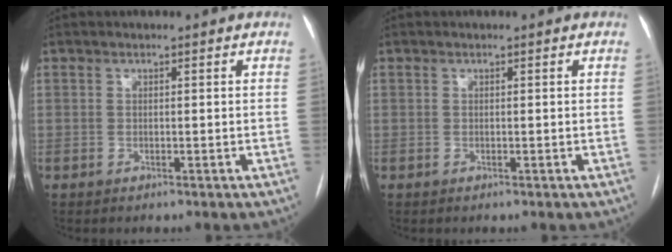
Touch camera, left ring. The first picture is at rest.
{"total": 0.0}